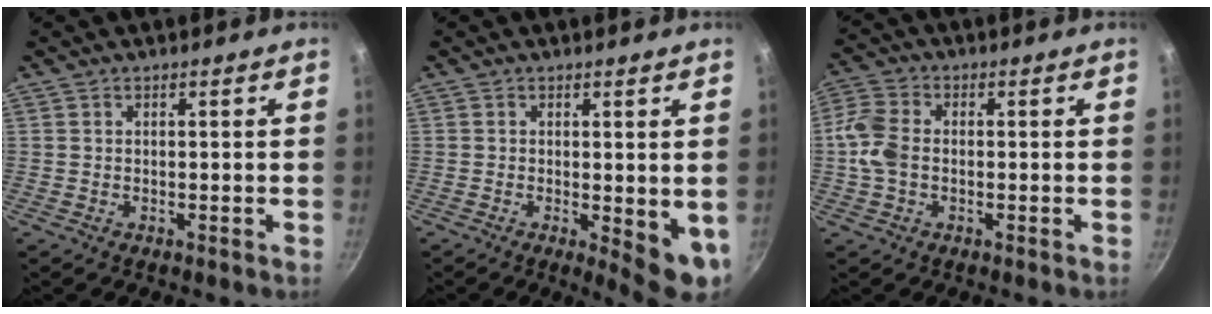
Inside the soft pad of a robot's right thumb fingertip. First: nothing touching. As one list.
[{"total": 6.8, "force": [-0.5, 2.5, 6.3], "torque": [-0.072, -0.012, -0.001]}, {"total": 6.9, "force": [-0.6, 4.9, 4.9], "torque": [-0.101, 0.016, -0.027]}]